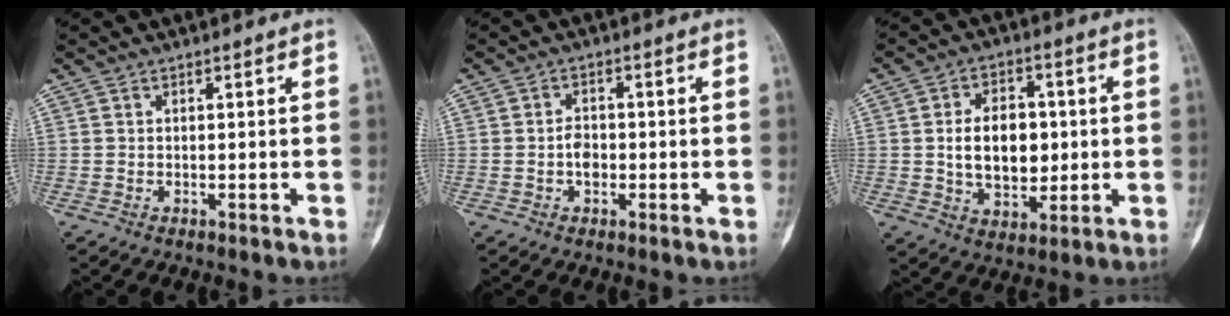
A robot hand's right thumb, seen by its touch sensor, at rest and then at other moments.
{"total": 2.8, "force": [-0.6, 2.0, 1.8], "torque": [-0.017, 0.009, -0.017]}
{"total": 11.6, "force": [0.4, 7.7, 8.7], "torque": [-0.107, 0.004, 0.012]}